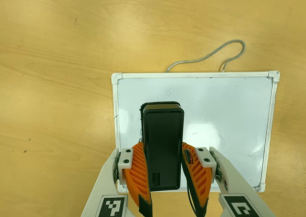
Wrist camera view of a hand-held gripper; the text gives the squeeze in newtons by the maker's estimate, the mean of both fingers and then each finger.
{"total": 4.6, "left": 4.3, "right": 4.9}